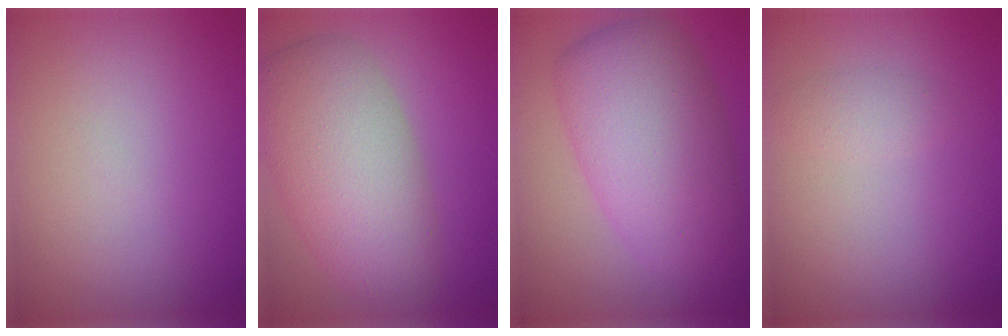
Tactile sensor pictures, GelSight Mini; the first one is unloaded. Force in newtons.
{"total": 7.6, "press": 7.6, "slide": 0.1}
{"total": 8.8, "press": 8.8, "slide": 0.2}
{"total": 1.1, "press": 1.1, "slide": 0.0}